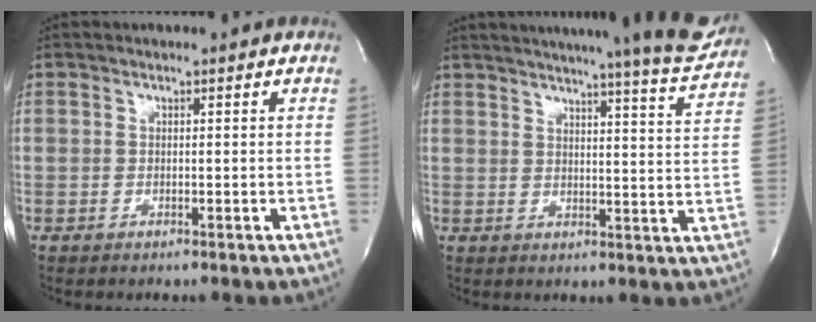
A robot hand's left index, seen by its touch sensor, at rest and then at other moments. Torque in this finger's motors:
{"motor_torque": [0.62, -0.79, 0.60, 0.11]}